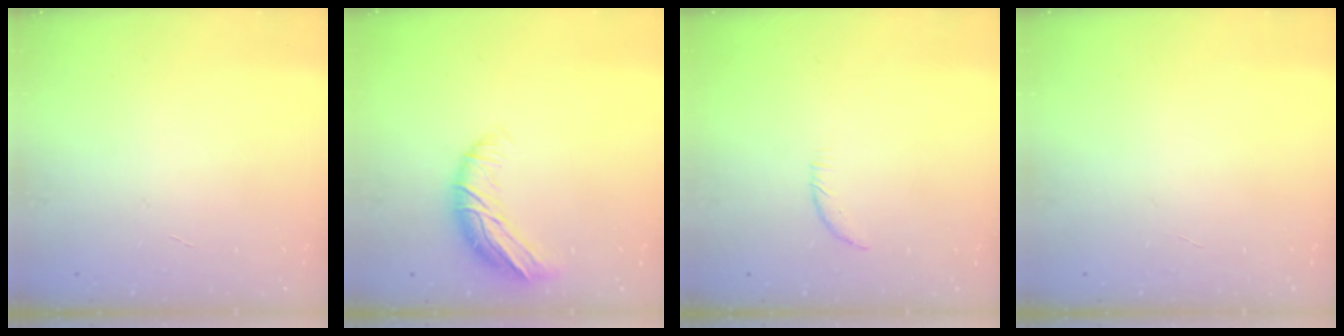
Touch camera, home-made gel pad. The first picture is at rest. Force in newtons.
{"total": 10.4, "press": 10.2, "slide": 1.7}
{"total": 4.2, "press": 4.1, "slide": 1.1}
{"total": 0.0}